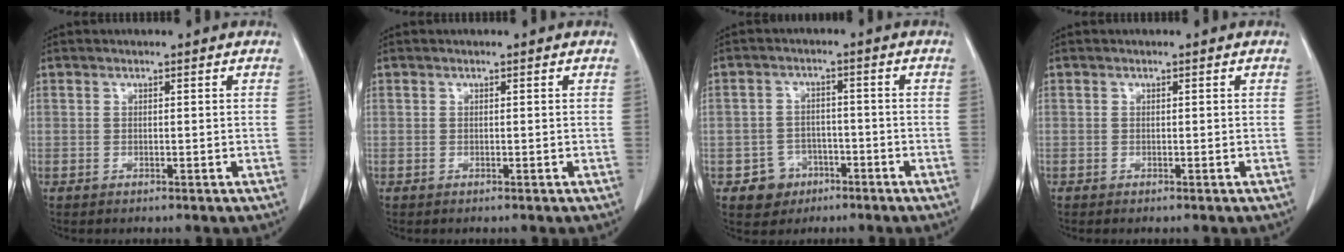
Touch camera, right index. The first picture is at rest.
{"total": 0.0}
{"total": 5.0, "force": [-2.5, 4.3, 0.4], "torque": [-0.001, 0.015, -0.035]}
{"total": 0.0}